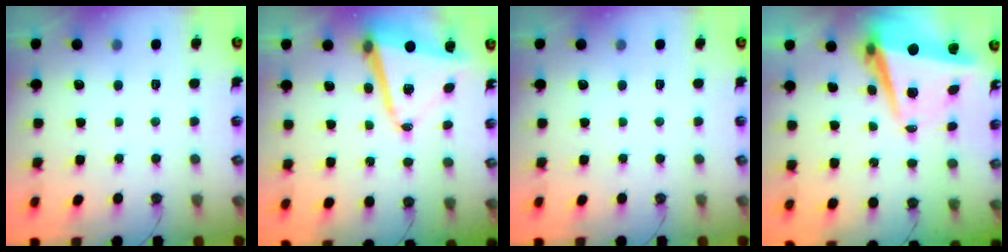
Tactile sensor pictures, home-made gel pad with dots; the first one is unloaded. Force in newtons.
{"total": 12.7, "press": 12.6, "slide": 1.4}
{"total": 0.0}
{"total": 8.2, "press": 8.1, "slide": 1.4}